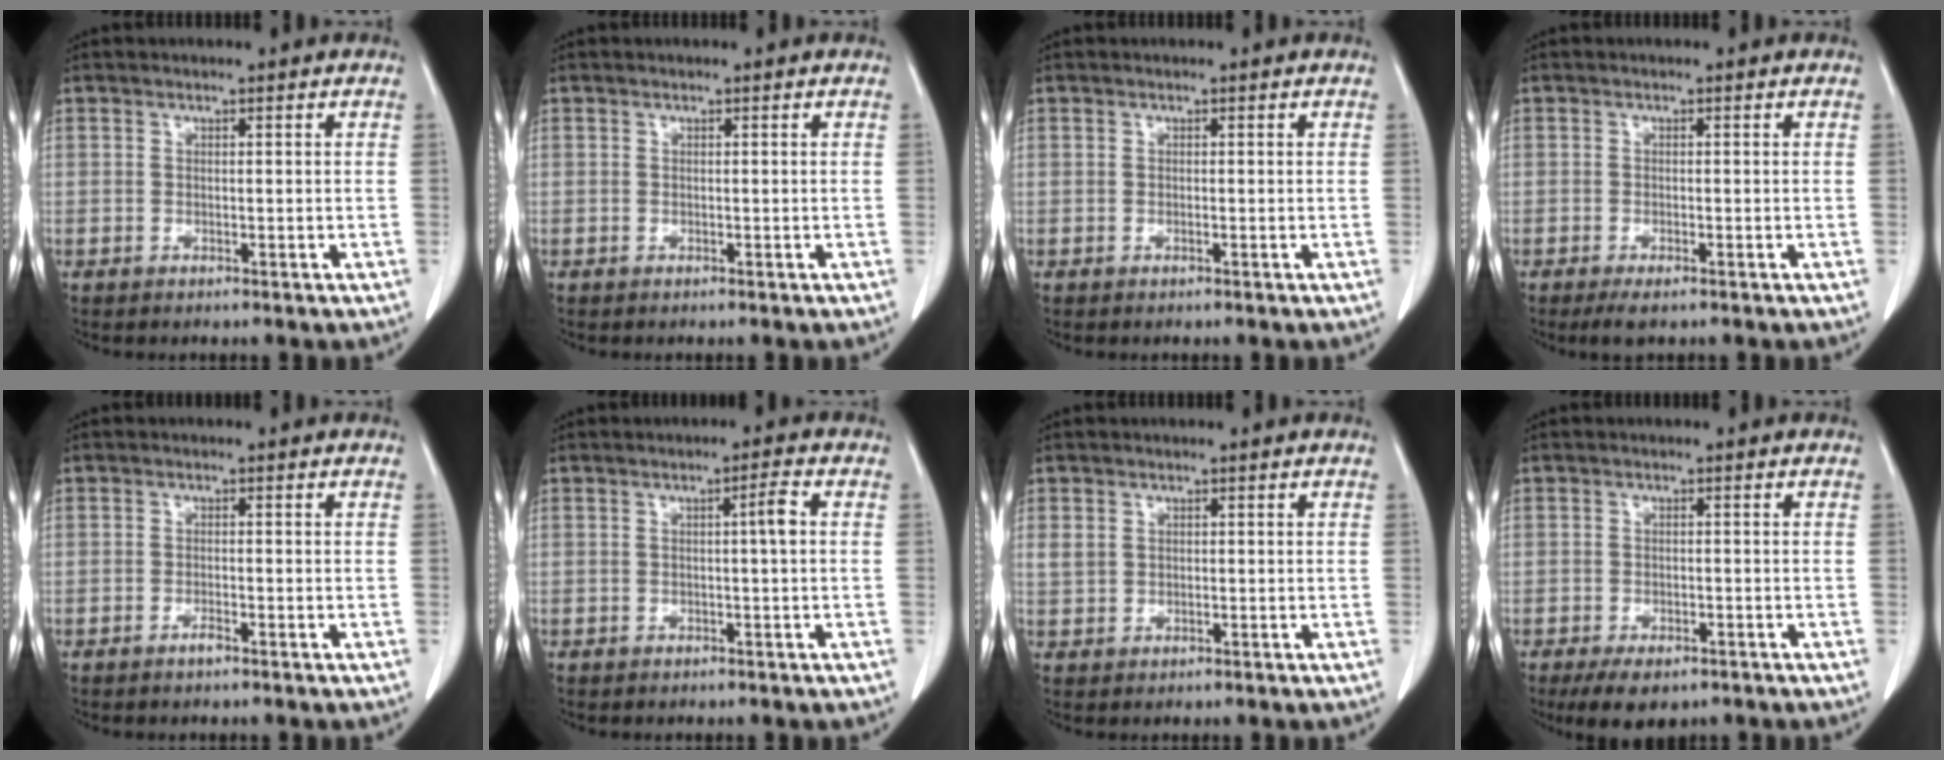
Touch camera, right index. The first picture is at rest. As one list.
[{"total": 0.0}, {"total": 0.0}, {"total": 2.3, "force": [-1.5, 0.5, 1.7], "torque": [-0.027, -0.006, -0.021]}, {"total": 0.9, "force": [-0.7, 0.1, 0.6], "torque": [-0.011, 0.001, -0.010]}, {"total": 2.2, "force": [0.2, -0.3, 2.2], "torque": [-0.035, 0.003, 0.005]}, {"total": 1.9, "force": [0.7, 1.5, 0.8], "torque": [-0.021, 0.009, 0.021]}, {"total": 5.3, "force": [-3.7, 2.6, 2.7], "torque": [-0.044, -0.007, -0.053]}]